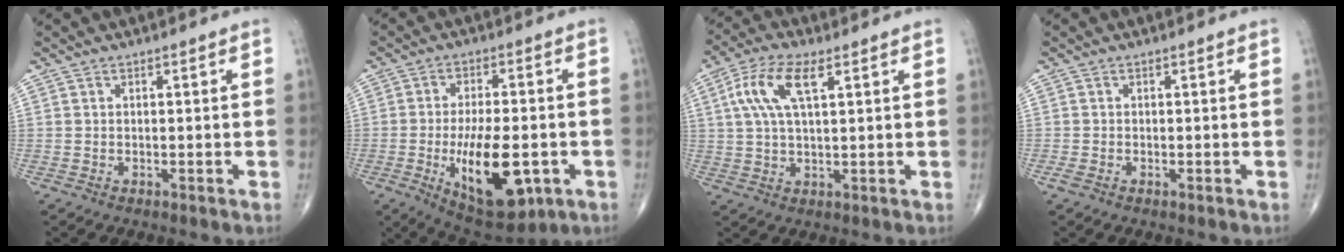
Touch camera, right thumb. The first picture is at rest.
{"total": 16.4, "force": [-4.5, 7.1, 14.1], "torque": [-0.213, 0.004, -0.053]}
{"total": 9.7, "force": [3.4, 3.8, 8.2], "torque": [-0.179, 0.011, 0.065]}
{"total": 1.1, "force": [-0.5, 0.5, 0.8], "torque": [-0.028, -0.003, -0.010]}